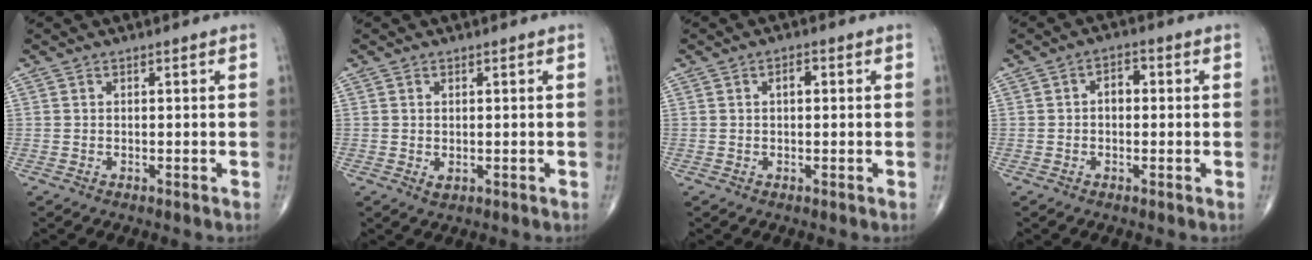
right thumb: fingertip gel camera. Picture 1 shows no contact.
{"total": 1.4, "force": [-0.1, 0.8, 1.1], "torque": [-0.019, -0.003, 0.003]}
{"total": 1.8, "force": [0.3, 0.9, 1.5], "torque": [-0.020, 0.005, 0.002]}
{"total": 3.2, "force": [0.0, 2.1, 2.4], "torque": [-0.022, 0.014, -0.007]}